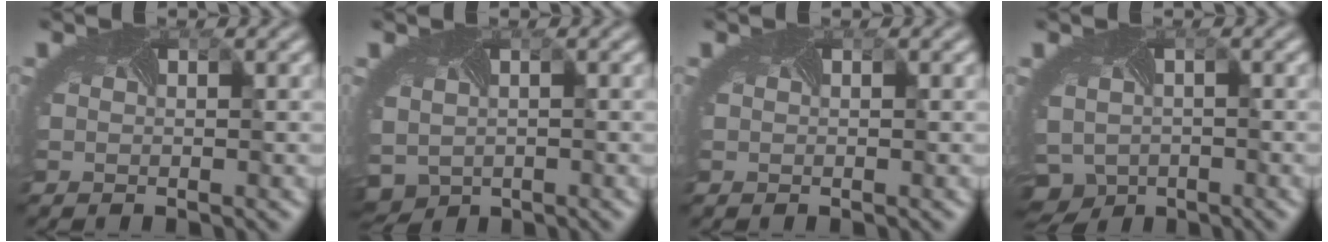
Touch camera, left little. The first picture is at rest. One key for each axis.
{"total": 2.9, "fx": -0.7, "fy": 2.4, "fz": 1.4, "tx": -0.039, "ty": -0.020, "tz": -0.003}
{"total": 0.0}
{"total": 5.9, "fx": -3.3, "fy": 4.5, "fz": 1.9, "tx": -0.057, "ty": -0.041, "tz": -0.033}